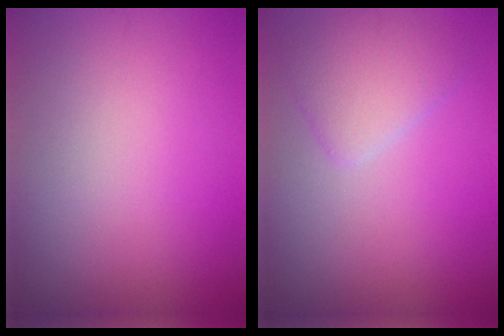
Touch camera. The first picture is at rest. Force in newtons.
{"total": 3.0, "press": 3.0, "slide": 0.2}